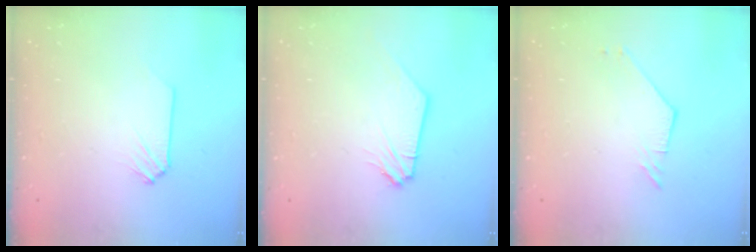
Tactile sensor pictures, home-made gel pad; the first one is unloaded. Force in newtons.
{"total": 1.2, "press": 1.2, "slide": 0.2}
{"total": 2.2, "press": 2.2, "slide": 0.4}